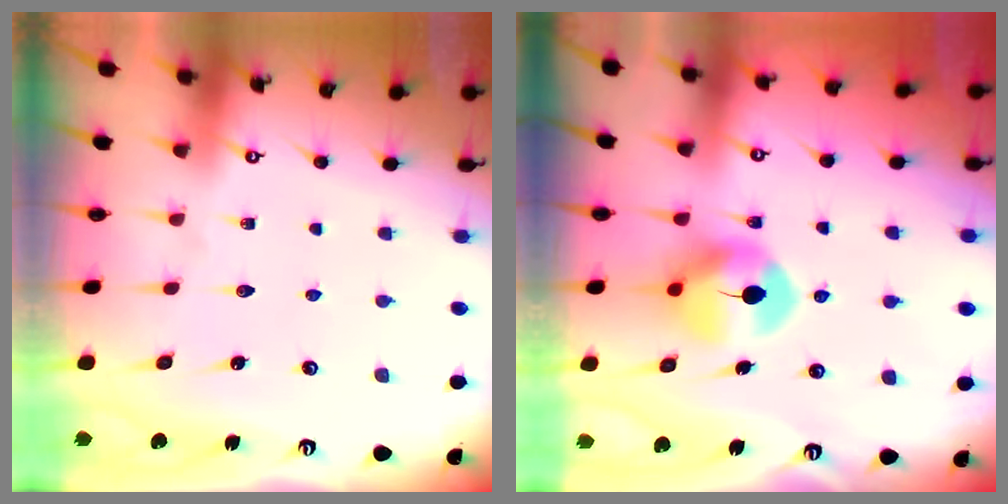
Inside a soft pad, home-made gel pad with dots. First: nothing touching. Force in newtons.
{"total": 7.2, "press": 7.2, "slide": 0.6}